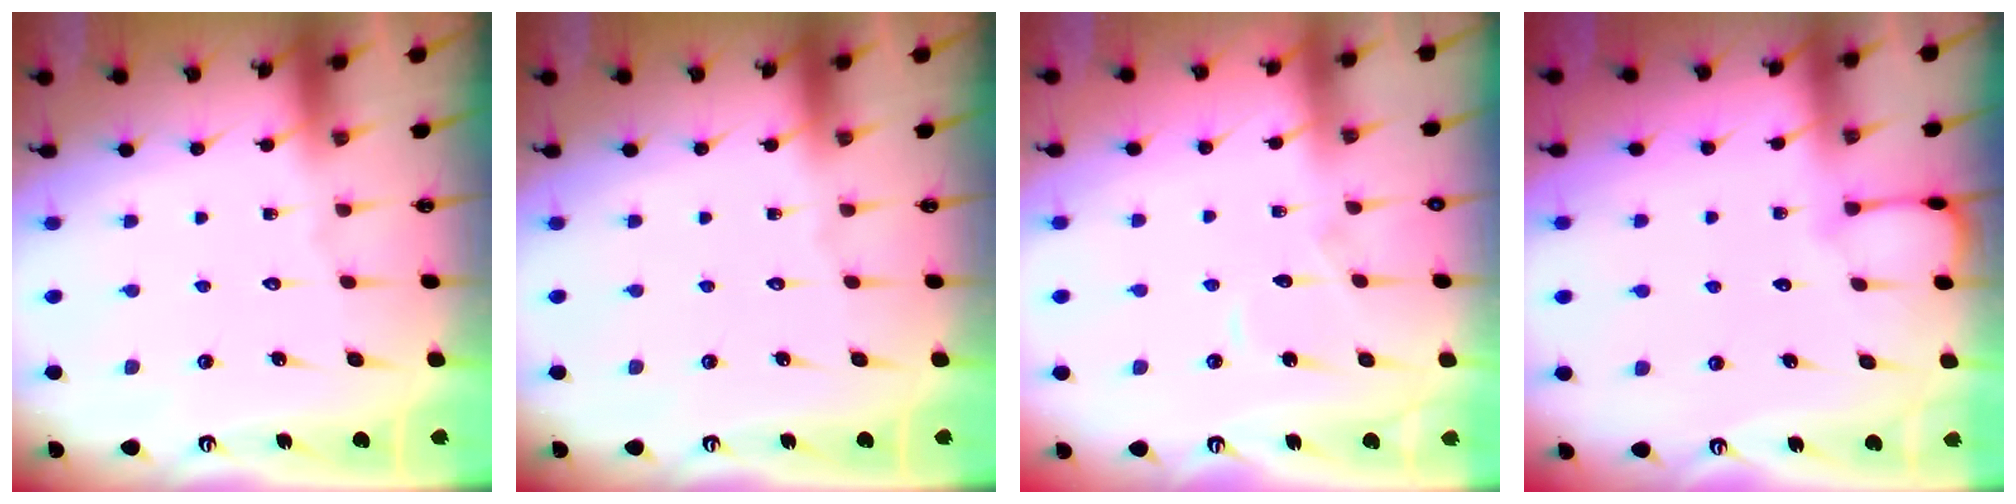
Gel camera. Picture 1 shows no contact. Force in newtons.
{"total": 0.0}
{"total": 5.3, "press": 5.2, "slide": 0.6}
{"total": 3.8, "press": 3.8, "slide": 0.3}